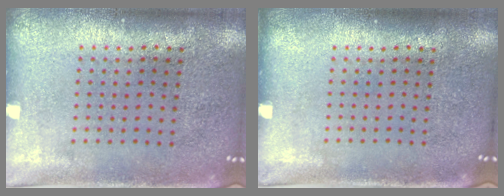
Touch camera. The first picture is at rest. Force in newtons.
{"total": 0.0}